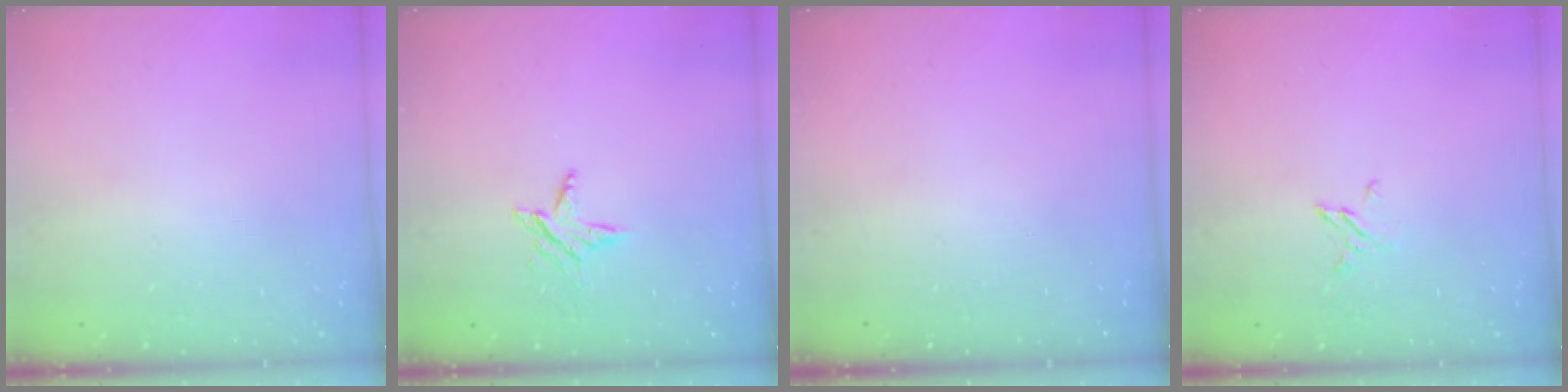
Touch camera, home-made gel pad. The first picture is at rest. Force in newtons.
{"total": 5.2, "press": 5.2, "slide": 0.6}
{"total": 0.0}
{"total": 3.2, "press": 3.2, "slide": 0.4}